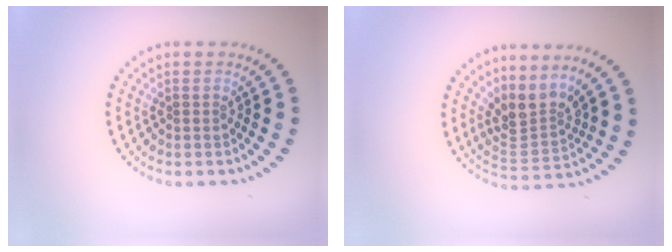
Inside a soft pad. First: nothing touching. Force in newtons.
{"total": 3.3, "press": 2.3, "slide": 2.4}